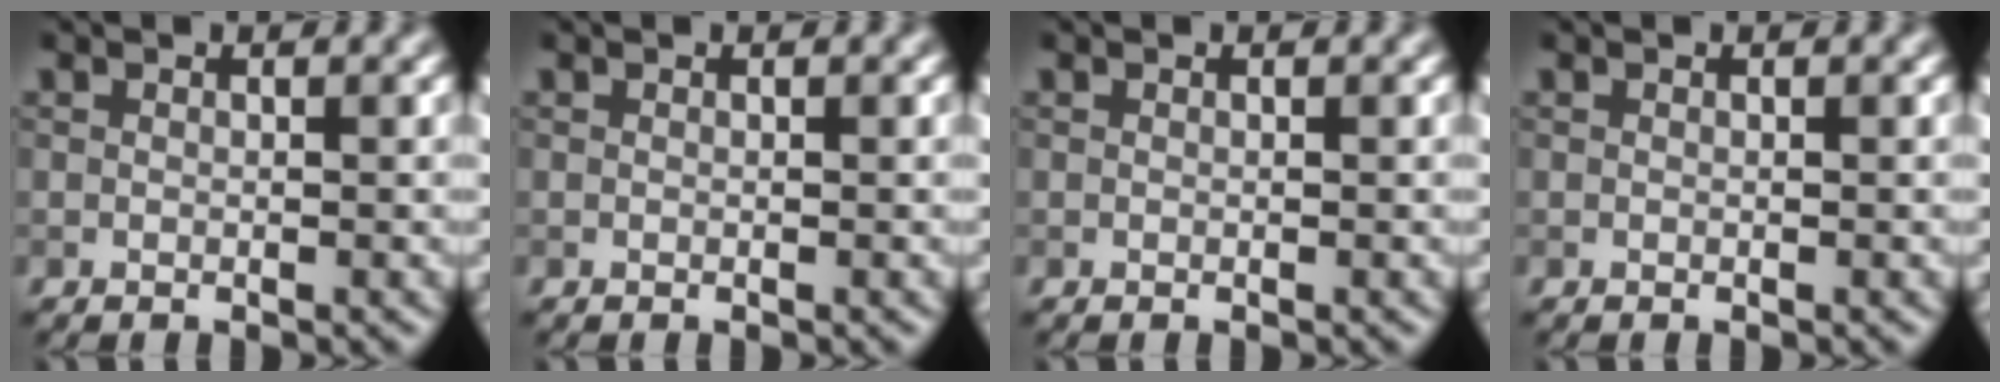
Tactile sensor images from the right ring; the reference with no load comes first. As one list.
[{"total": 0.0}, {"total": 0.0}, {"total": 0.0}]